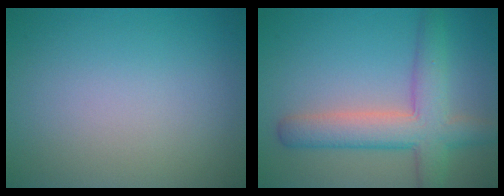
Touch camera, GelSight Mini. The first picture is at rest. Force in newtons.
{"total": 6.2, "press": 6.2, "slide": 0.2}